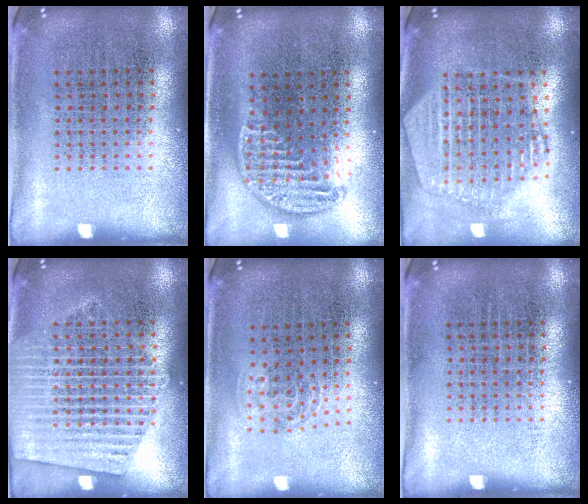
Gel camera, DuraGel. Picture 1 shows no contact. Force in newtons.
{"total": 1.2, "press": 1.1, "slide": 0.5}
{"total": 2.3, "press": 2.1, "slide": 1.1}
{"total": 1.9, "press": 1.9, "slide": 0.3}
{"total": 0.9, "press": 0.6, "slide": 0.7}
{"total": 0.0}